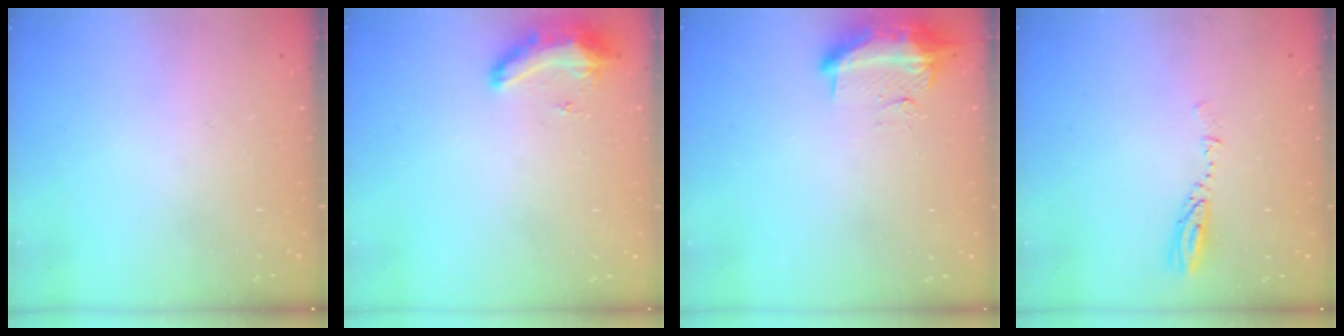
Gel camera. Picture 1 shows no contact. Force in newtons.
{"total": 8.8, "press": 8.8, "slide": 0.7}
{"total": 19.1, "press": 13.0, "slide": 14.0}
{"total": 3.6, "press": 3.5, "slide": 0.4}